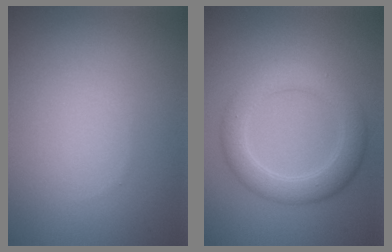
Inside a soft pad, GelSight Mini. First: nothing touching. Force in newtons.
{"total": 4.3, "press": 4.3, "slide": 0.1}